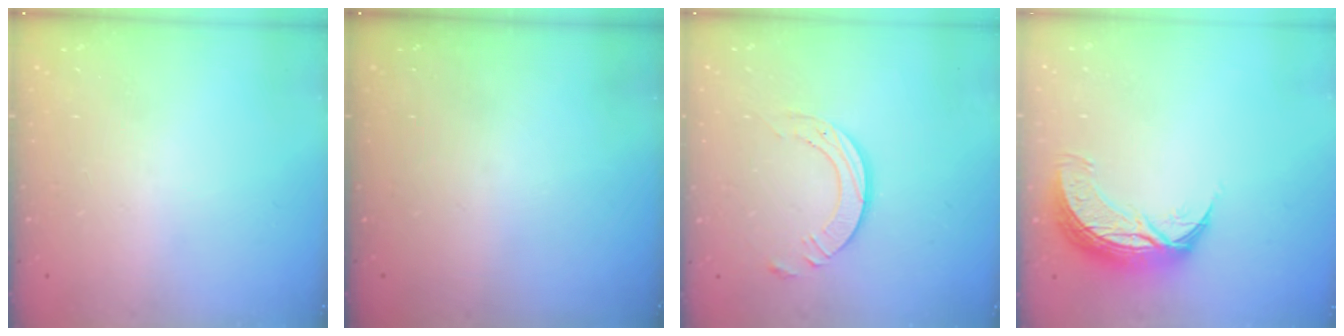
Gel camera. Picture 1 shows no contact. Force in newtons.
{"total": 0.0}
{"total": 8.8, "press": 8.7, "slide": 0.9}
{"total": 10.3, "press": 10.2, "slide": 0.7}